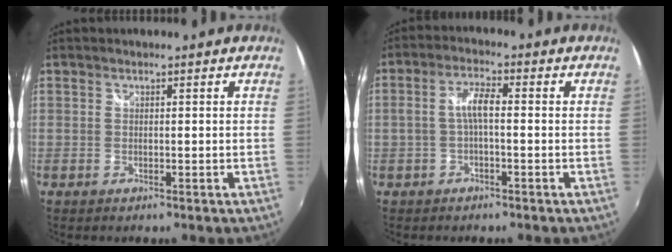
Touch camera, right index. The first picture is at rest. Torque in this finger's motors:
{"motor_torque": [0.31, -0.19, 0.41, 0.10]}